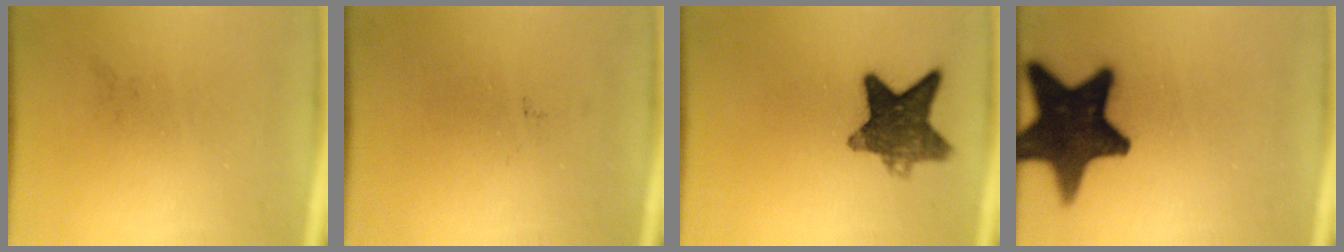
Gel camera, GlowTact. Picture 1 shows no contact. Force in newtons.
{"total": 0.0}
{"total": 9.5}
{"total": 16.2}